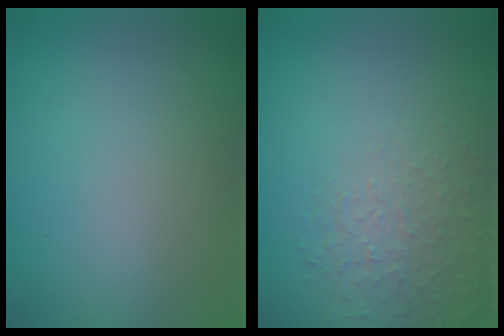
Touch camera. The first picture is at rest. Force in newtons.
{"total": 1.5, "press": 0.8, "slide": 1.3}